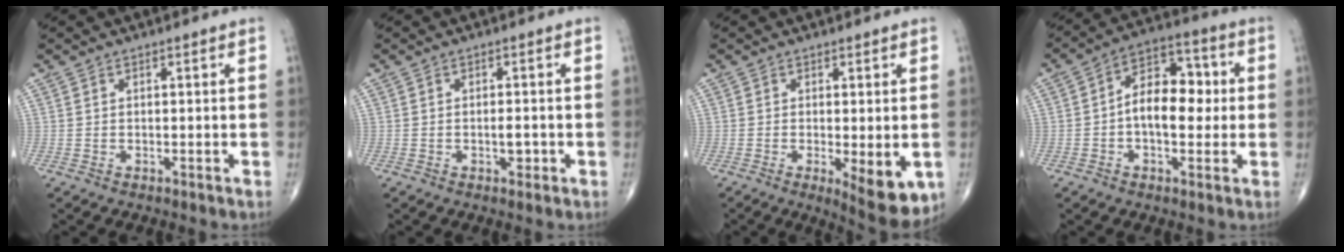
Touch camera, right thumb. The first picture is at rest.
{"total": 2.1, "force": [-0.6, 1.0, 1.7], "torque": [-0.022, 0.002, -0.009]}
{"total": 8.8, "force": [-2.4, 2.9, 8.0], "torque": [-0.104, -0.020, -0.029]}
{"total": 11.6, "force": [-0.2, 7.0, 9.3], "torque": [-0.119, 0.031, -0.011]}